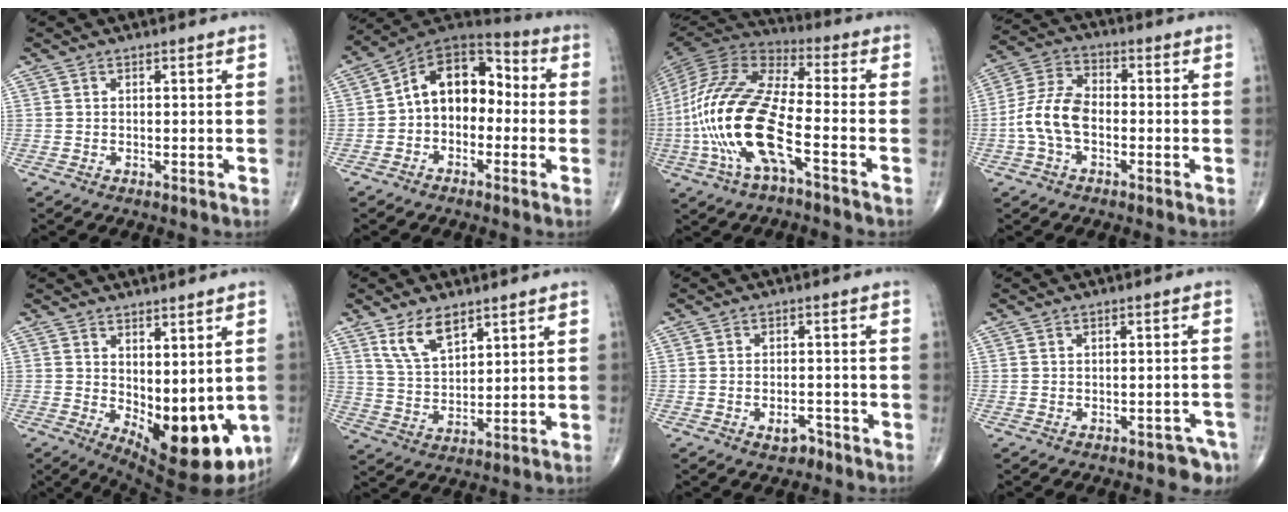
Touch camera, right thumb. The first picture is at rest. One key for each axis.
{"total": 12.8, "fx": -0.9, "fy": 9.0, "fz": 9.1, "tx": -0.102, "ty": 0.051, "tz": -0.035}
{"total": 21.0, "fx": -6.0, "fy": 7.1, "fz": 18.8, "tx": -0.417, "ty": 0.029, "tz": -0.110}
{"total": 9.5, "fx": -2.0, "fy": 5.8, "fz": 7.3, "tx": -0.149, "ty": 0.030, "tz": -0.049}
{"total": 14.8, "fx": -1.8, "fy": 6.7, "fz": 13.1, "tx": -0.159, "ty": -0.029, "tz": -0.002}
{"total": 7.6, "fx": 4.9, "fy": 3.4, "fz": 4.7, "tx": -0.076, "ty": -0.028, "tz": 0.101}
{"total": 3.1, "fx": -1.9, "fy": 1.7, "fz": 1.7, "tx": -0.020, "ty": 0.015, "tz": -0.027}
{"total": 4.7, "fx": -3.4, "fy": 2.4, "fz": 2.2, "tx": -0.014, "ty": 0.022, "tz": -0.038}